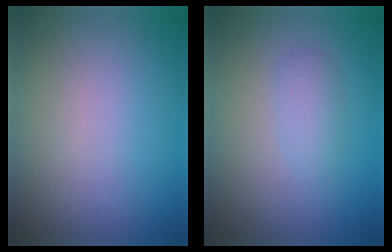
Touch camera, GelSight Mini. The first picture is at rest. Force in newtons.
{"total": 1.4, "press": 1.4, "slide": 0.0}